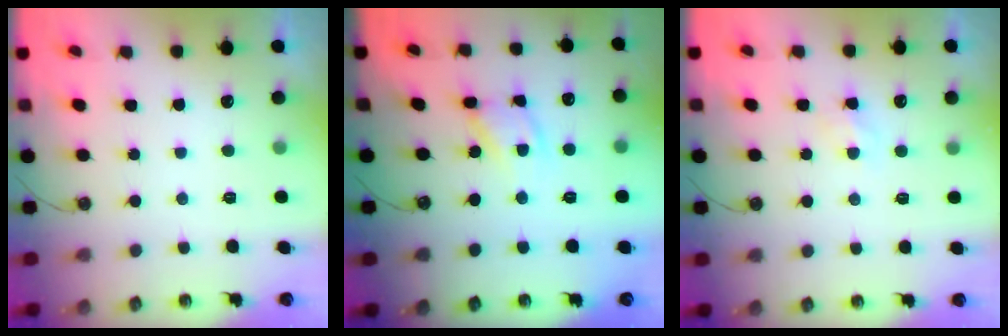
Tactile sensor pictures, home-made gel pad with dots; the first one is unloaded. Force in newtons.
{"total": 12.1, "press": 12.0, "slide": 1.3}
{"total": 3.3, "press": 3.2, "slide": 0.4}